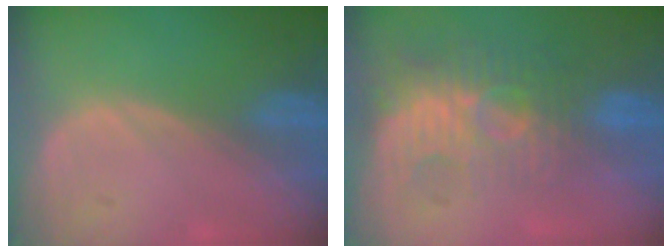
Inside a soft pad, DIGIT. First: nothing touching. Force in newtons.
{"total": 9.9, "press": 8.5, "slide": 5.1}